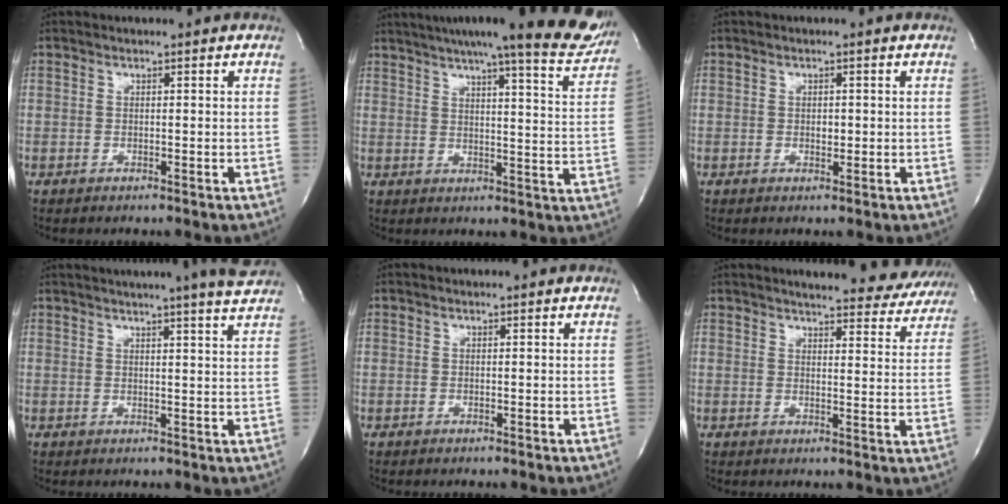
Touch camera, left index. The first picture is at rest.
{"total": 20.9, "force": [18.1, 1.7, 10.4], "torque": [-0.141, -0.030, 0.215]}
{"total": 1.1, "force": [0.0, 0.7, 0.9], "torque": [-0.013, 0.000, 0.001]}
{"total": 10.5, "force": [9.3, -1.4, 4.6], "torque": [-0.071, -0.009, 0.101]}
{"total": 0.0}
{"total": 16.7, "force": [15.8, 3.0, 4.5], "torque": [-0.043, -0.034, 0.171]}